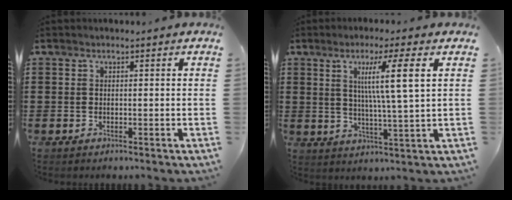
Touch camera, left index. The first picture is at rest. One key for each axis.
{"total": 8.2, "fx": 3.0, "fy": -0.2, "fz": 7.7, "tx": -0.147, "ty": -0.003, "tz": 0.042}